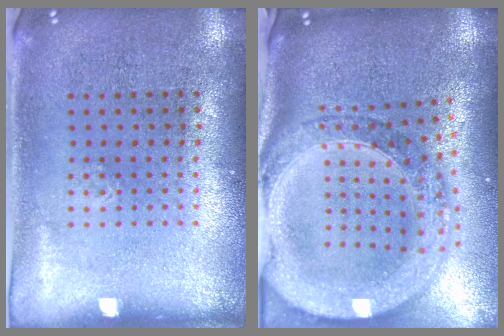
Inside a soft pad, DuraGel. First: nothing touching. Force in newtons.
{"total": 2.8, "press": 2.3, "slide": 1.6}